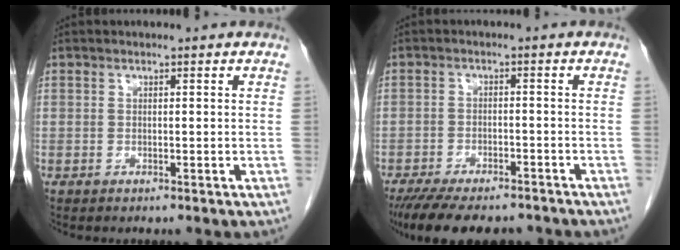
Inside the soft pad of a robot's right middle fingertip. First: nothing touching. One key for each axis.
{"total": 13.5, "fx": -11.1, "fy": 4.5, "fz": 6.3, "tx": -0.122, "ty": -0.012, "tz": -0.159}